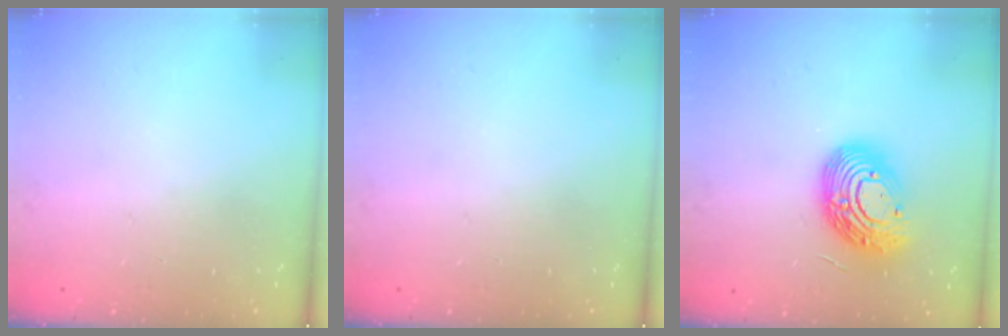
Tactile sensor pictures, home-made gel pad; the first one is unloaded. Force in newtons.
{"total": 0.0}
{"total": 15.7, "press": 15.7, "slide": 1.1}